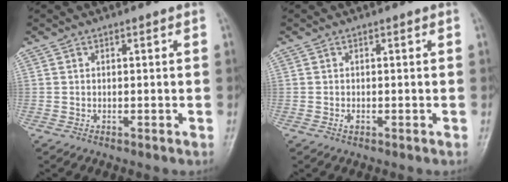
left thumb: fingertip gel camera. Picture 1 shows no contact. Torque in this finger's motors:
{"motor_torque": [-0.01, 0.01, 0.17, 0.10, 0.00]}